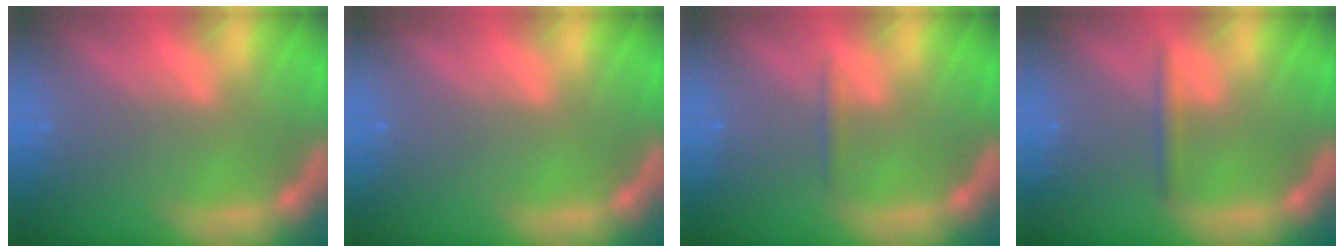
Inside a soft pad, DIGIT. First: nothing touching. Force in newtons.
{"total": 0.0}
{"total": 0.9}
{"total": 1.4}